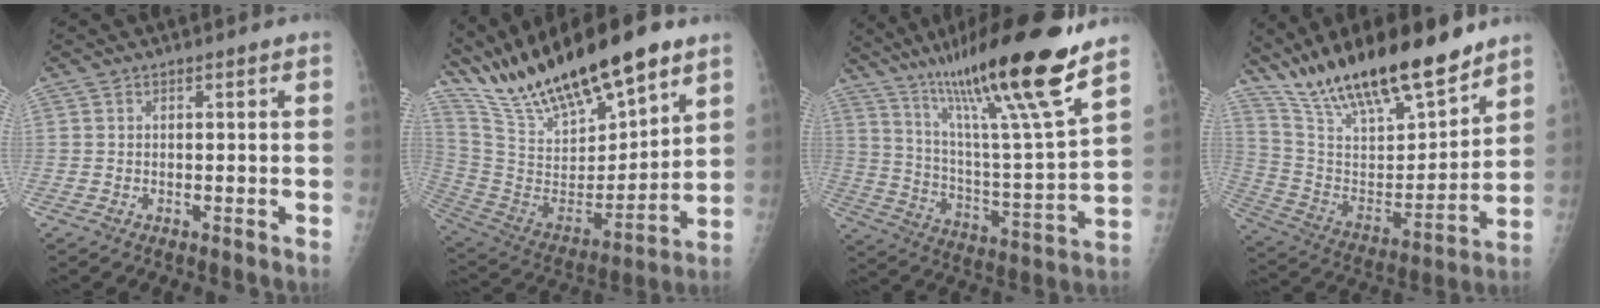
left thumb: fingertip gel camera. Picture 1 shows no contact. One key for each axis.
{"total": 27.4, "fx": 20.8, "fy": 8.1, "fz": 15.9, "tx": -0.253, "ty": -0.069, "tz": 0.372}
{"total": 25.1, "fx": 17.2, "fy": 1.3, "fz": 18.1, "tx": -0.285, "ty": -0.062, "tz": 0.295}
{"total": 24.8, "fx": 19.2, "fy": 6.9, "fz": 14.1, "tx": -0.214, "ty": -0.075, "tz": 0.338}